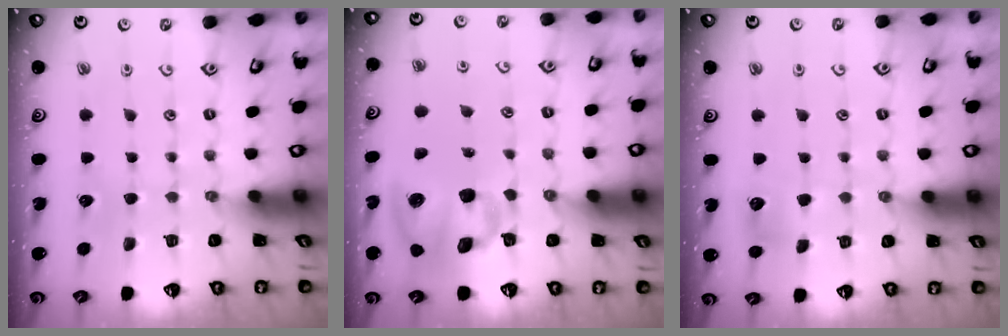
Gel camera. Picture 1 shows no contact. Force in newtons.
{"total": 12.5, "press": 12.3, "slide": 1.9}
{"total": 5.9, "press": 5.9, "slide": 0.8}